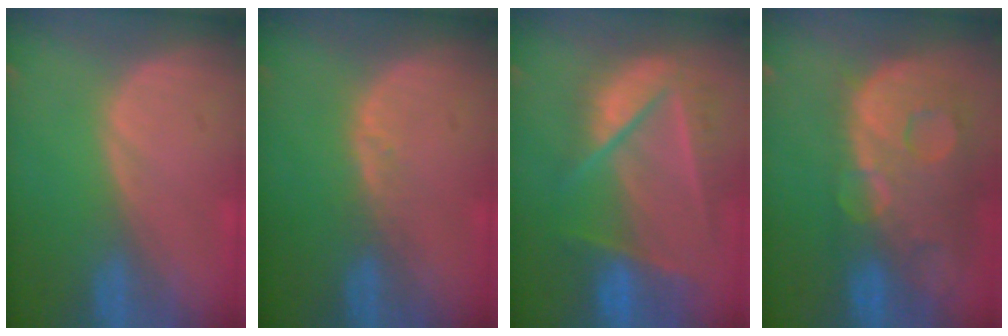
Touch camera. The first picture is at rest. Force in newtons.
{"total": 1.7, "press": 1.7, "slide": 0.1}
{"total": 9.5, "press": 8.3, "slide": 4.7}
{"total": 13.7, "press": 11.1, "slide": 8.0}